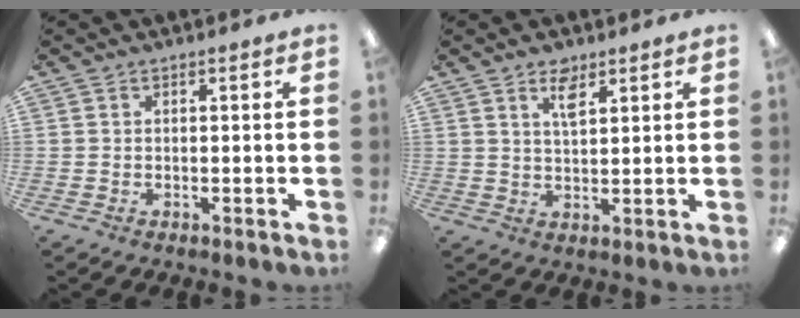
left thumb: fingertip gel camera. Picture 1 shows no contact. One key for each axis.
{"total": 4.8, "fx": 3.2, "fy": 1.9, "fz": 3.0, "tx": -0.051, "ty": -0.005, "tz": 0.055}